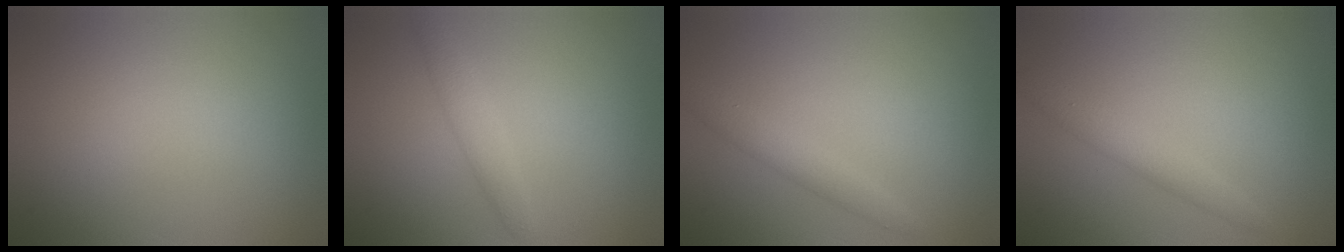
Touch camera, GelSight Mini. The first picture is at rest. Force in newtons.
{"total": 2.0, "press": 2.0, "slide": 0.1}
{"total": 2.0, "press": 2.0, "slide": 0.1}
{"total": 2.2, "press": 2.2, "slide": 0.3}